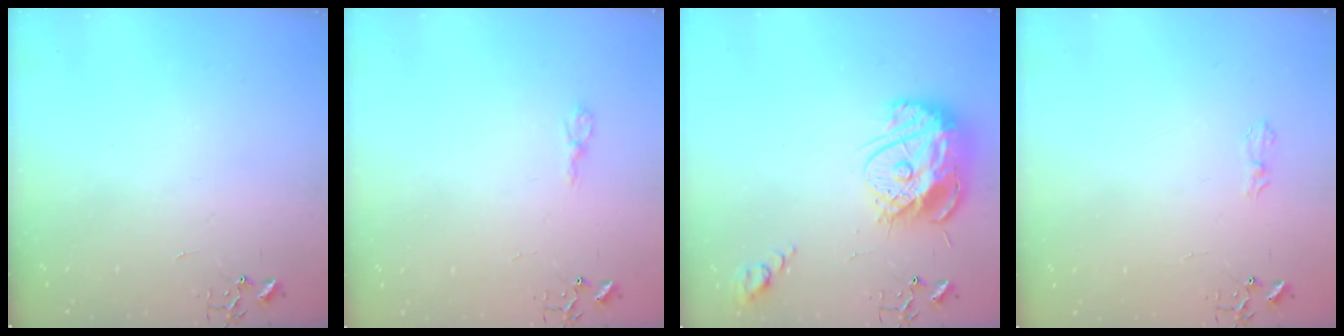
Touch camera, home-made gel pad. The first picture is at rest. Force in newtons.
{"total": 4.4, "press": 4.4, "slide": 0.7}
{"total": 17.6, "press": 17.6, "slide": 1.5}
{"total": 6.6, "press": 6.5, "slide": 0.7}